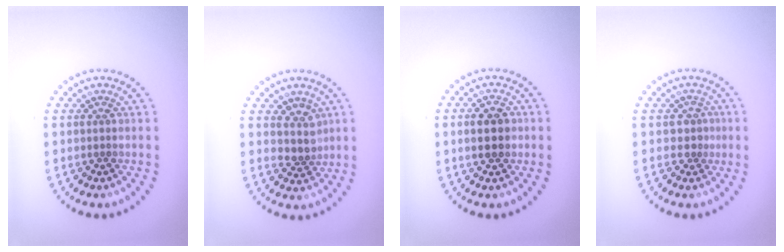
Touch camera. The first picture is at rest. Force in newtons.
{"total": 2.1, "press": 1.5, "slide": 1.4}
{"total": 3.5, "press": 3.5, "slide": 0.2}
{"total": 1.3, "press": 0.8, "slide": 0.9}